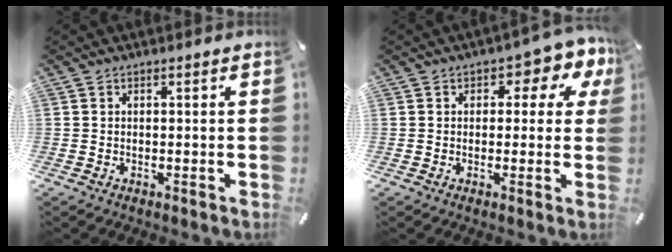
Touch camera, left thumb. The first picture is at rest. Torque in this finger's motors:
{"motor_torque": [0.37, 0.17, 0.35, 0.28, 0.00]}